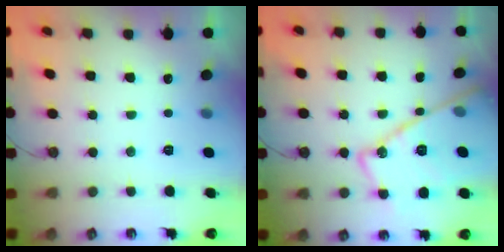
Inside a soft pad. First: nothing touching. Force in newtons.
{"total": 20.4, "press": 20.4, "slide": 1.6}